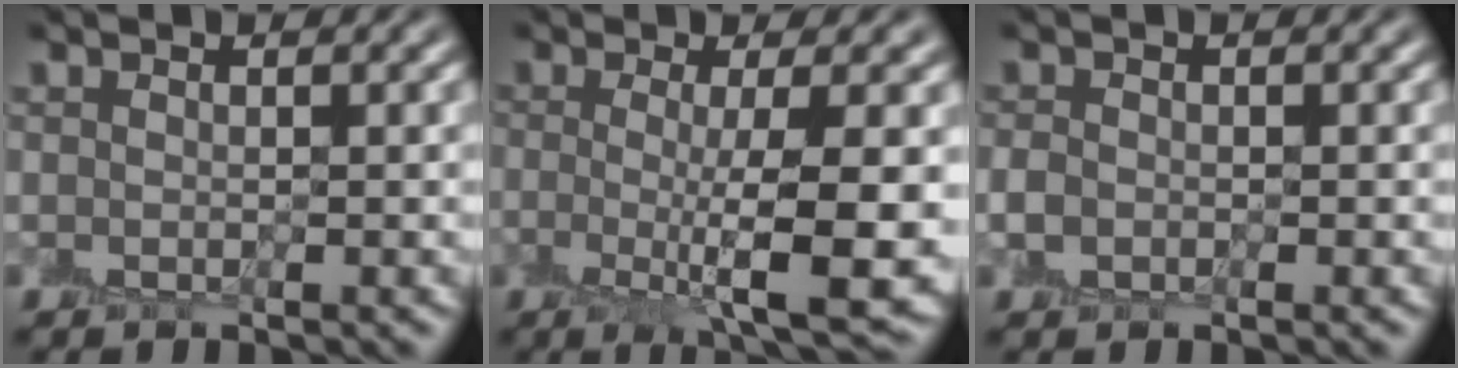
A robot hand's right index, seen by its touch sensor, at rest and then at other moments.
{"total": 6.7, "force": [-1.1, 1.3, 6.5], "torque": [-0.098, -0.012, -0.015]}
{"total": 1.1, "force": [-0.5, 0.9, 0.4], "torque": [-0.008, -0.002, -0.010]}